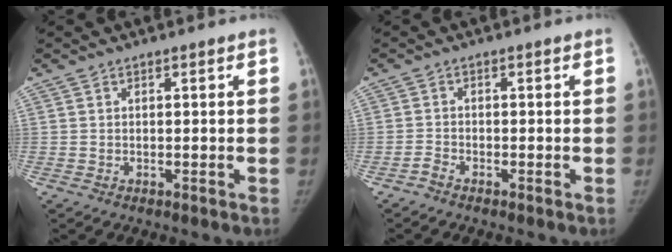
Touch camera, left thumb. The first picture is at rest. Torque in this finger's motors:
{"motor_torque": [-0.39, 0.22, 0.48, 0.11, -0.02]}